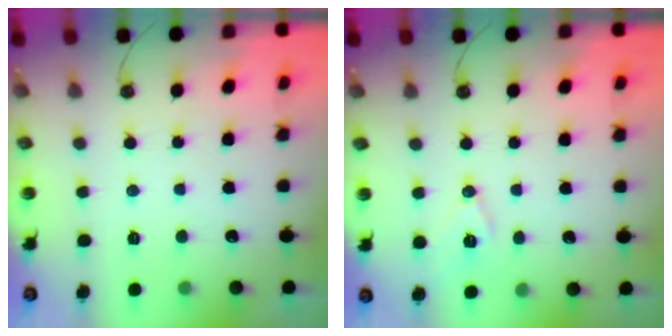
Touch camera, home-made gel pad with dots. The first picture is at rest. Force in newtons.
{"total": 9.3, "press": 8.6, "slide": 3.6}